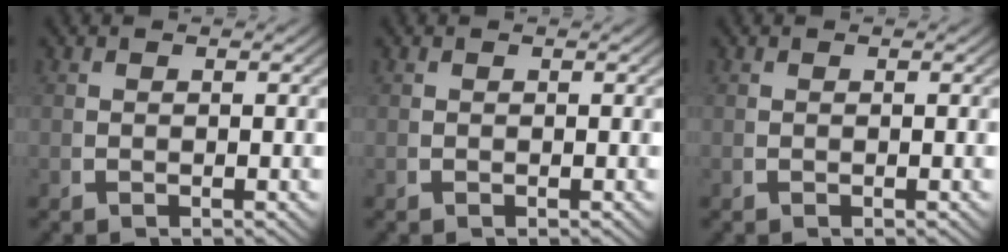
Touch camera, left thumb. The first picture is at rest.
{"total": 0.0}
{"total": 0.0}